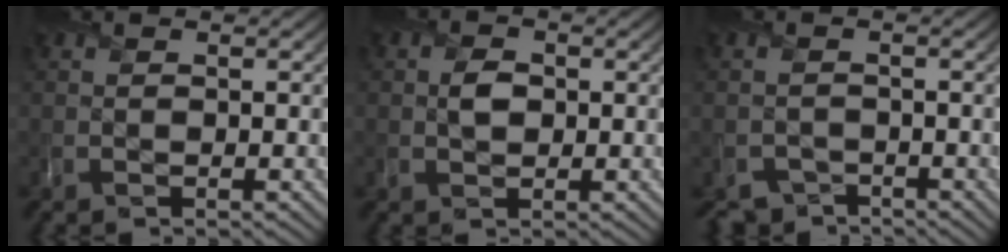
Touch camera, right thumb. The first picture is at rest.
{"total": 2.2, "force": [0.2, 1.7, 1.3], "torque": [-0.028, 0.001, 0.000]}
{"total": 2.6, "force": [-2.2, 1.3, -0.1], "torque": [0.007, -0.006, -0.042]}